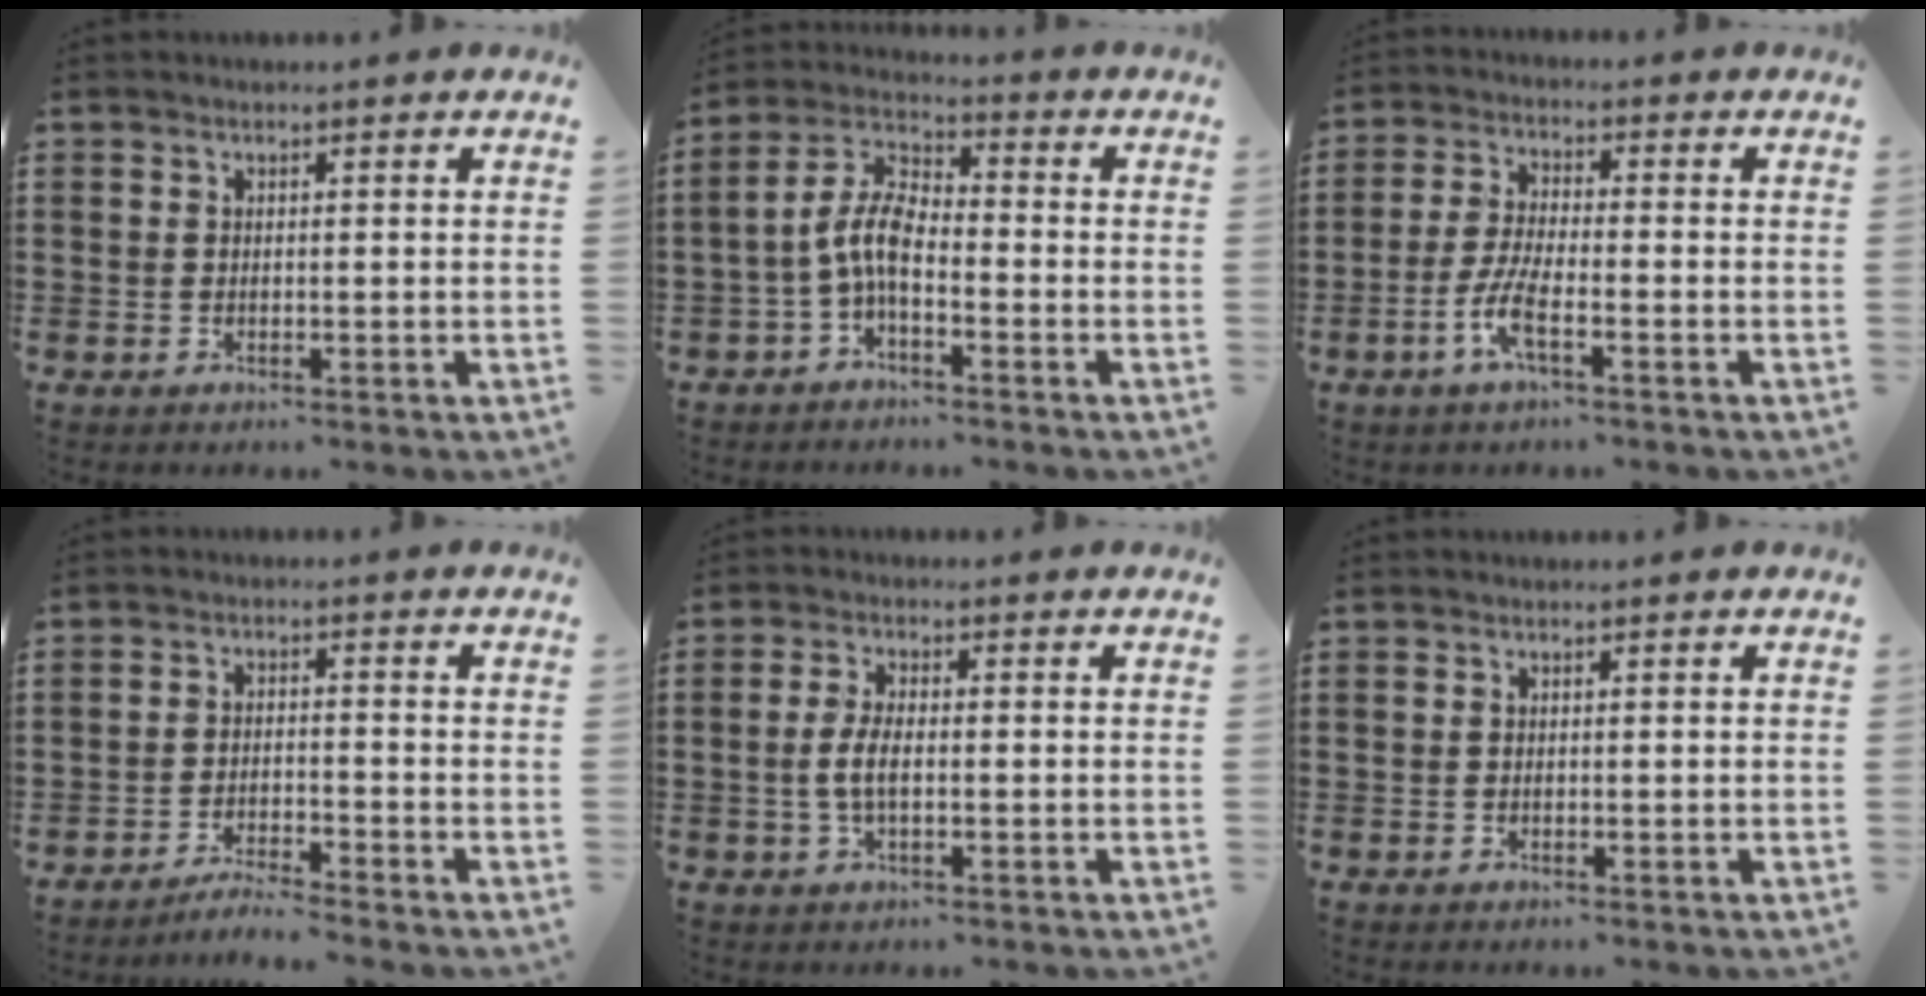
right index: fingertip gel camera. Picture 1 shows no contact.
{"total": 6.8, "force": [-2.0, 3.0, 5.8], "torque": [-0.139, 0.001, -0.044]}
{"total": 3.8, "force": [-1.6, 0.8, 3.4], "torque": [-0.077, -0.005, -0.035]}
{"total": 3.0, "force": [-2.9, -0.2, 0.5], "torque": [-0.011, 0.002, -0.060]}
{"total": 3.8, "force": [-0.5, 1.4, 3.5], "torque": [-0.084, -0.003, -0.016]}
{"total": 0.0}